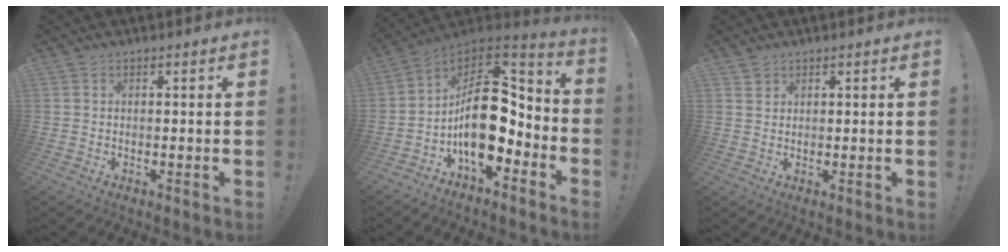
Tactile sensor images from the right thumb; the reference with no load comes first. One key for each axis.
{"total": 19.1, "fx": -2.1, "fy": 11.1, "fz": 15.4, "tx": -0.257, "ty": 0.014, "tz": -0.026}
{"total": 1.8, "fx": 1.3, "fy": 1.2, "fz": 0.1, "tx": 0.012, "ty": -0.011, "tz": 0.021}